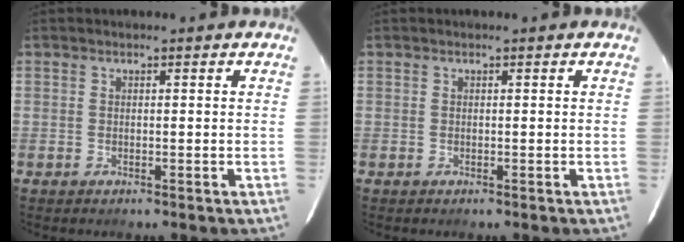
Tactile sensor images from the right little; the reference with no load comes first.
{"total": 0.0}